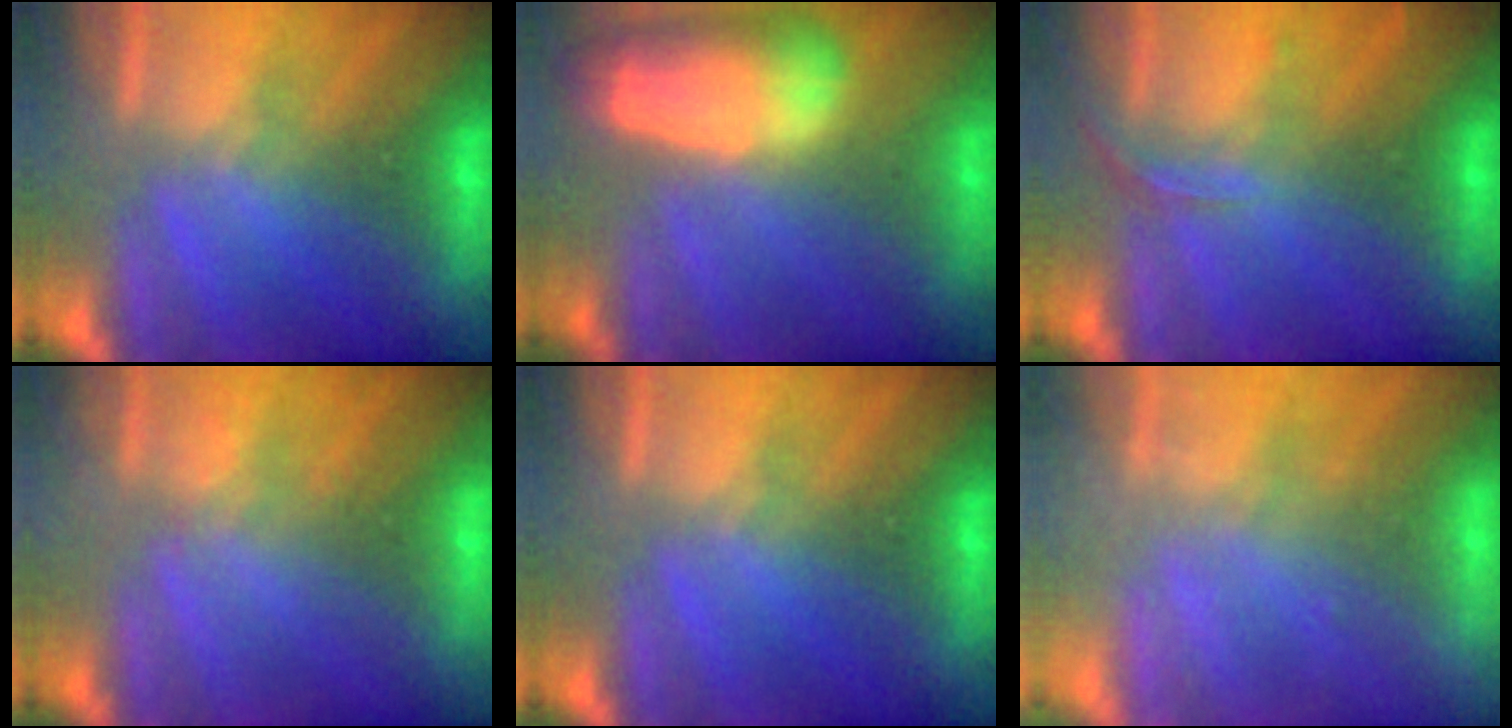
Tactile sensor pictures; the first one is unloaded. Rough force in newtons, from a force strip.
{"total": 7.4}
{"total": 2.7}
{"total": 2.0}
{"total": 0.0}
{"total": 2.3}